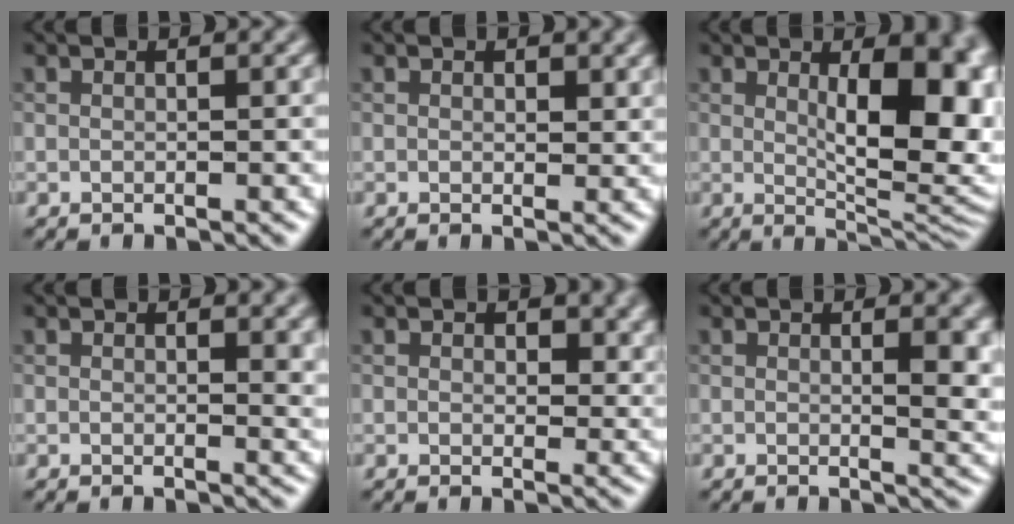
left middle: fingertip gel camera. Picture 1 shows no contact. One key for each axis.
{"total": 0.9, "fx": 0.5, "fy": 0.6, "fz": 0.5, "tx": -0.004, "ty": -0.005, "tz": 0.008}
{"total": 10.8, "fx": 1.5, "fy": 4.2, "fz": 9.8, "tx": -0.116, "ty": -0.006, "tz": 0.031}
{"total": 1.6, "fx": 0.6, "fy": 0.5, "fz": 1.4, "tx": -0.012, "ty": -0.004, "tz": 0.010}
{"total": 2.4, "fx": 0.9, "fy": 1.6, "fz": 1.6, "tx": -0.020, "ty": -0.009, "tz": 0.012}
{"total": 3.8, "fx": 0.6, "fy": 1.1, "fz": 3.6, "tx": -0.041, "ty": -0.003, "tz": 0.012}